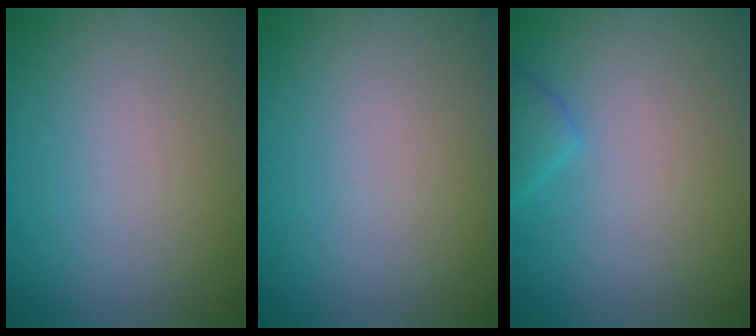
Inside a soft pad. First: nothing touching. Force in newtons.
{"total": 0.0}
{"total": 1.8, "press": 1.8, "slide": 0.1}